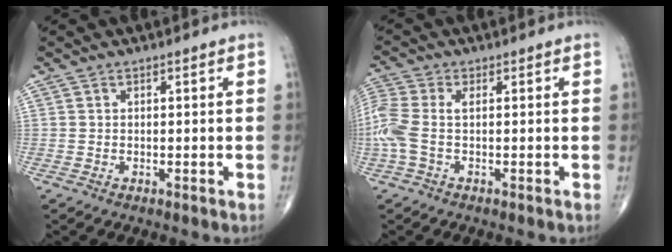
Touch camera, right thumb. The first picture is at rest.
{"total": 6.8, "force": [-0.6, 2.9, 6.1], "torque": [-0.184, 0.013, -0.016]}